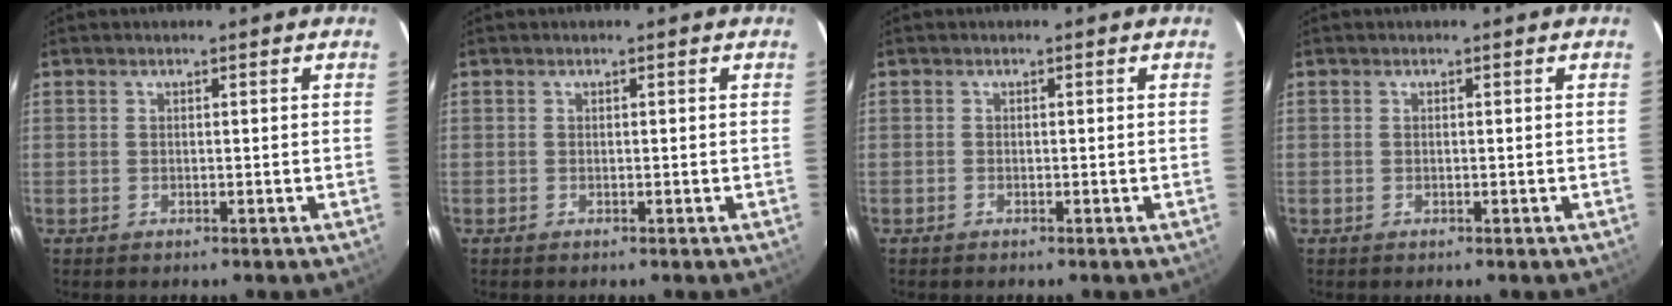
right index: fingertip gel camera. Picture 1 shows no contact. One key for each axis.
{"total": 0.0}
{"total": 0.0}
{"total": 0.0}